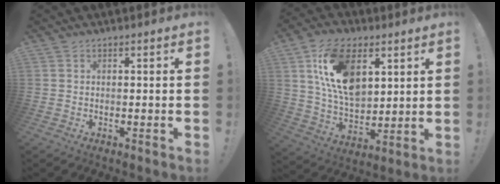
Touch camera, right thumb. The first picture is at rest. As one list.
[{"total": 18.3, "force": [7.5, 11.0, 12.5], "torque": [-0.235, -0.018, 0.137]}]